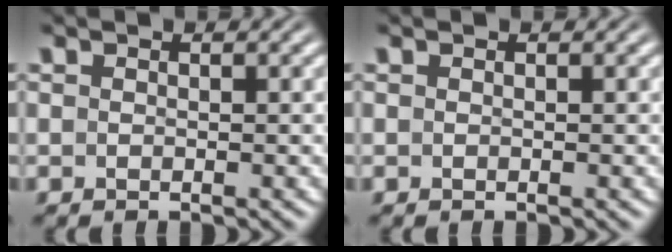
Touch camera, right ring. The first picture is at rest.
{"total": 0.0}